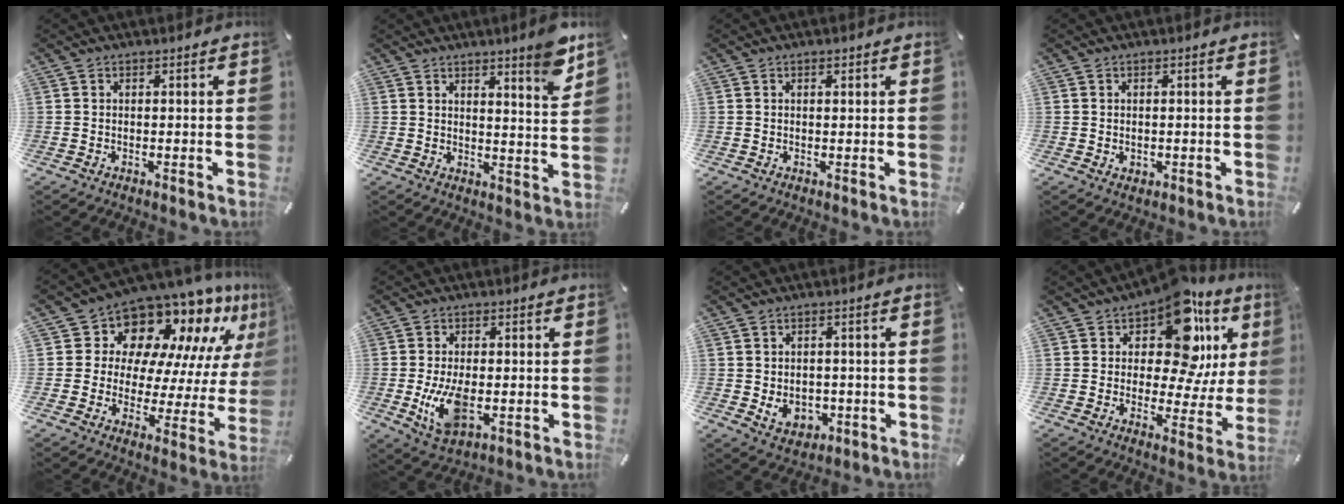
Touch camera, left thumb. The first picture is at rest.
{"total": 7.2, "force": [5.9, 0.6, 4.2], "torque": [-0.056, -0.046, 0.096]}
{"total": 0.7, "force": [0.4, 0.4, 0.5], "torque": [-0.009, 0.002, 0.006]}
{"total": 0.9, "force": [0.1, 0.9, 0.2], "torque": [-0.005, 0.005, 0.000]}
{"total": 13.3, "force": [11.4, 6.3, 3.0], "torque": [-0.057, -0.125, 0.190]}
{"total": 9.4, "force": [-1.3, 5.3, 7.6], "torque": [-0.163, -0.011, -0.021]}
{"total": 5.5, "force": [-0.9, 4.7, 2.7], "torque": [-0.037, -0.004, -0.017]}
{"total": 17.0, "force": [9.7, 8.3, 11.2], "torque": [-0.164, -0.077, 0.161]}